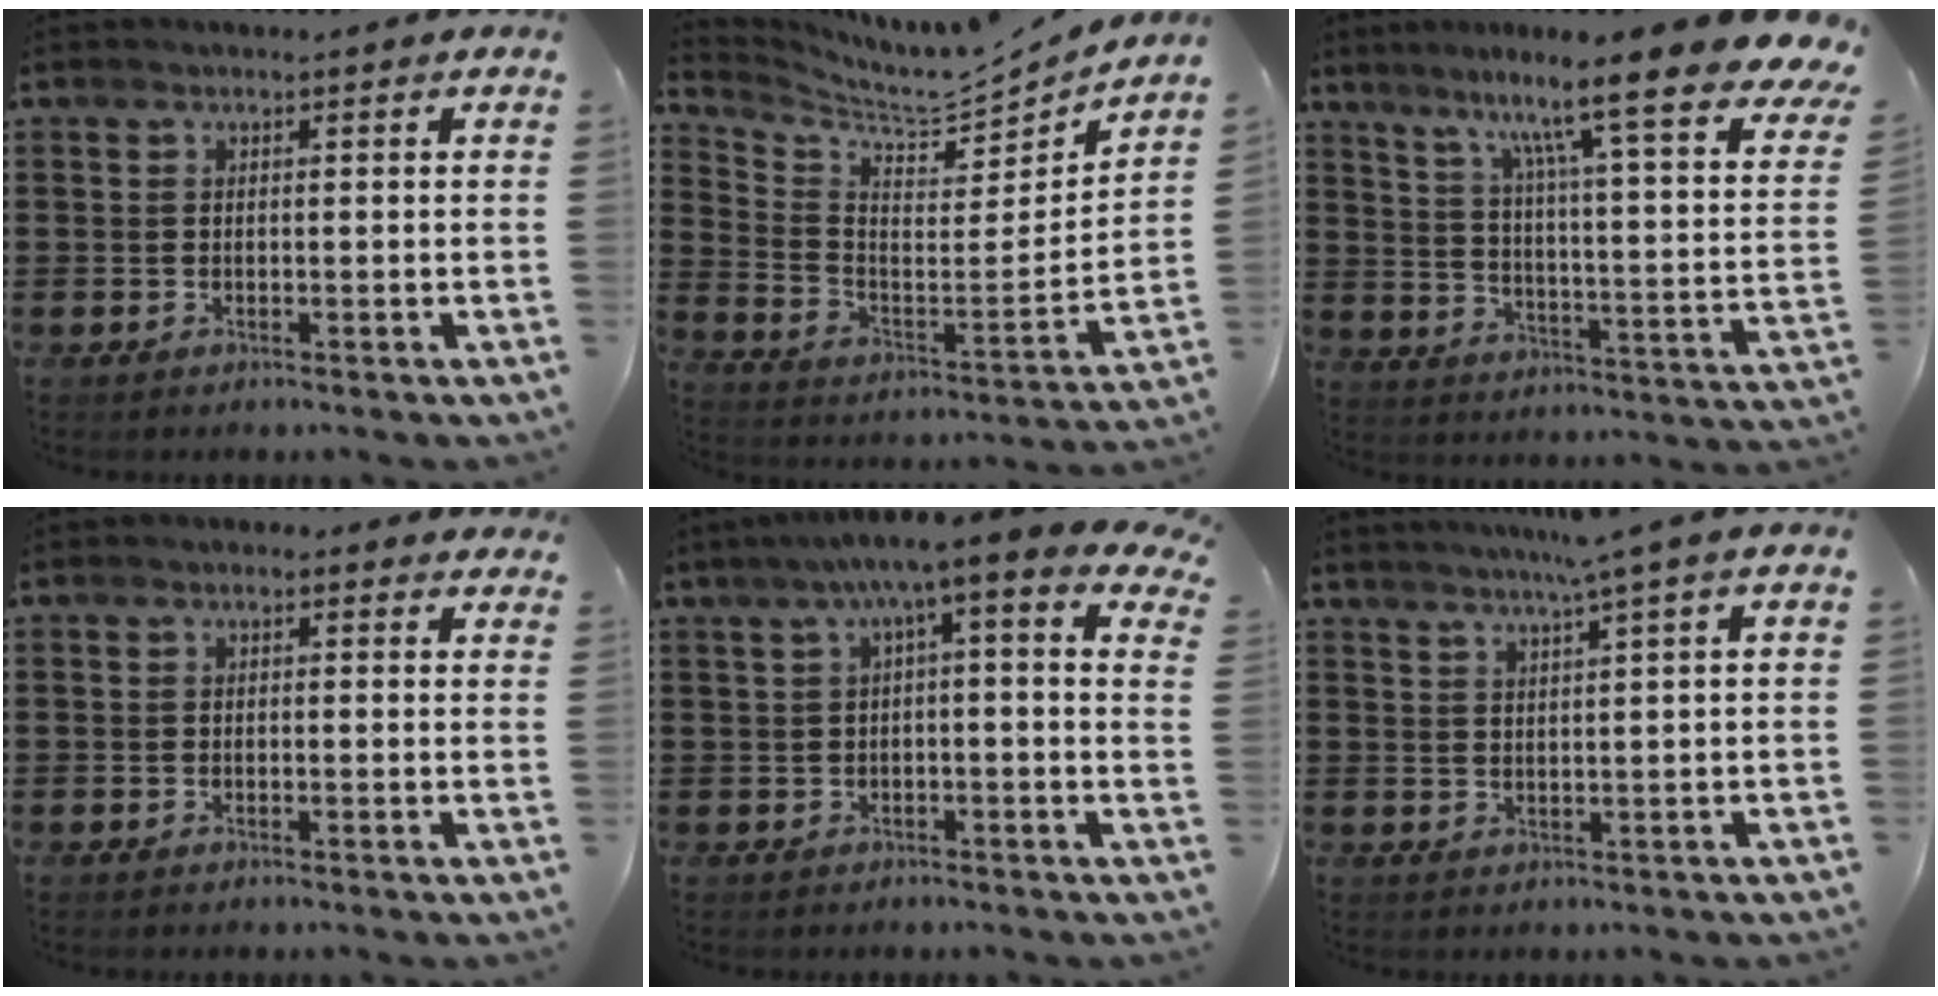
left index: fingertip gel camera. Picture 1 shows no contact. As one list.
[{"total": 5.8, "force": [5.3, 1.4, 1.8], "torque": [-0.057, -0.045, 0.085]}, {"total": 12.8, "force": [10.3, -0.1, 7.7], "torque": [-0.151, -0.085, 0.158]}, {"total": 0.8, "force": [0.1, 0.6, 0.6], "torque": [-0.014, 0.006, 0.001]}, {"total": 6.0, "force": [2.0, 0.5, 5.6], "torque": [-0.107, -0.020, 0.025]}, {"total": 4.3, "force": [2.8, -1.1, 3.1], "torque": [-0.061, -0.007, 0.047]}]